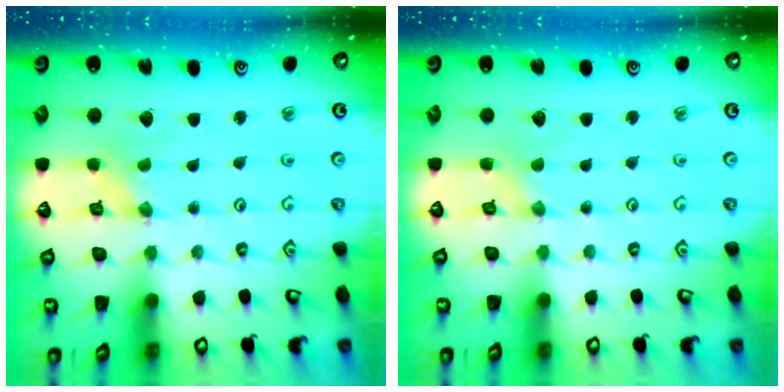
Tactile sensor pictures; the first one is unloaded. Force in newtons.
{"total": 0.9, "press": 0.8, "slide": 0.2}